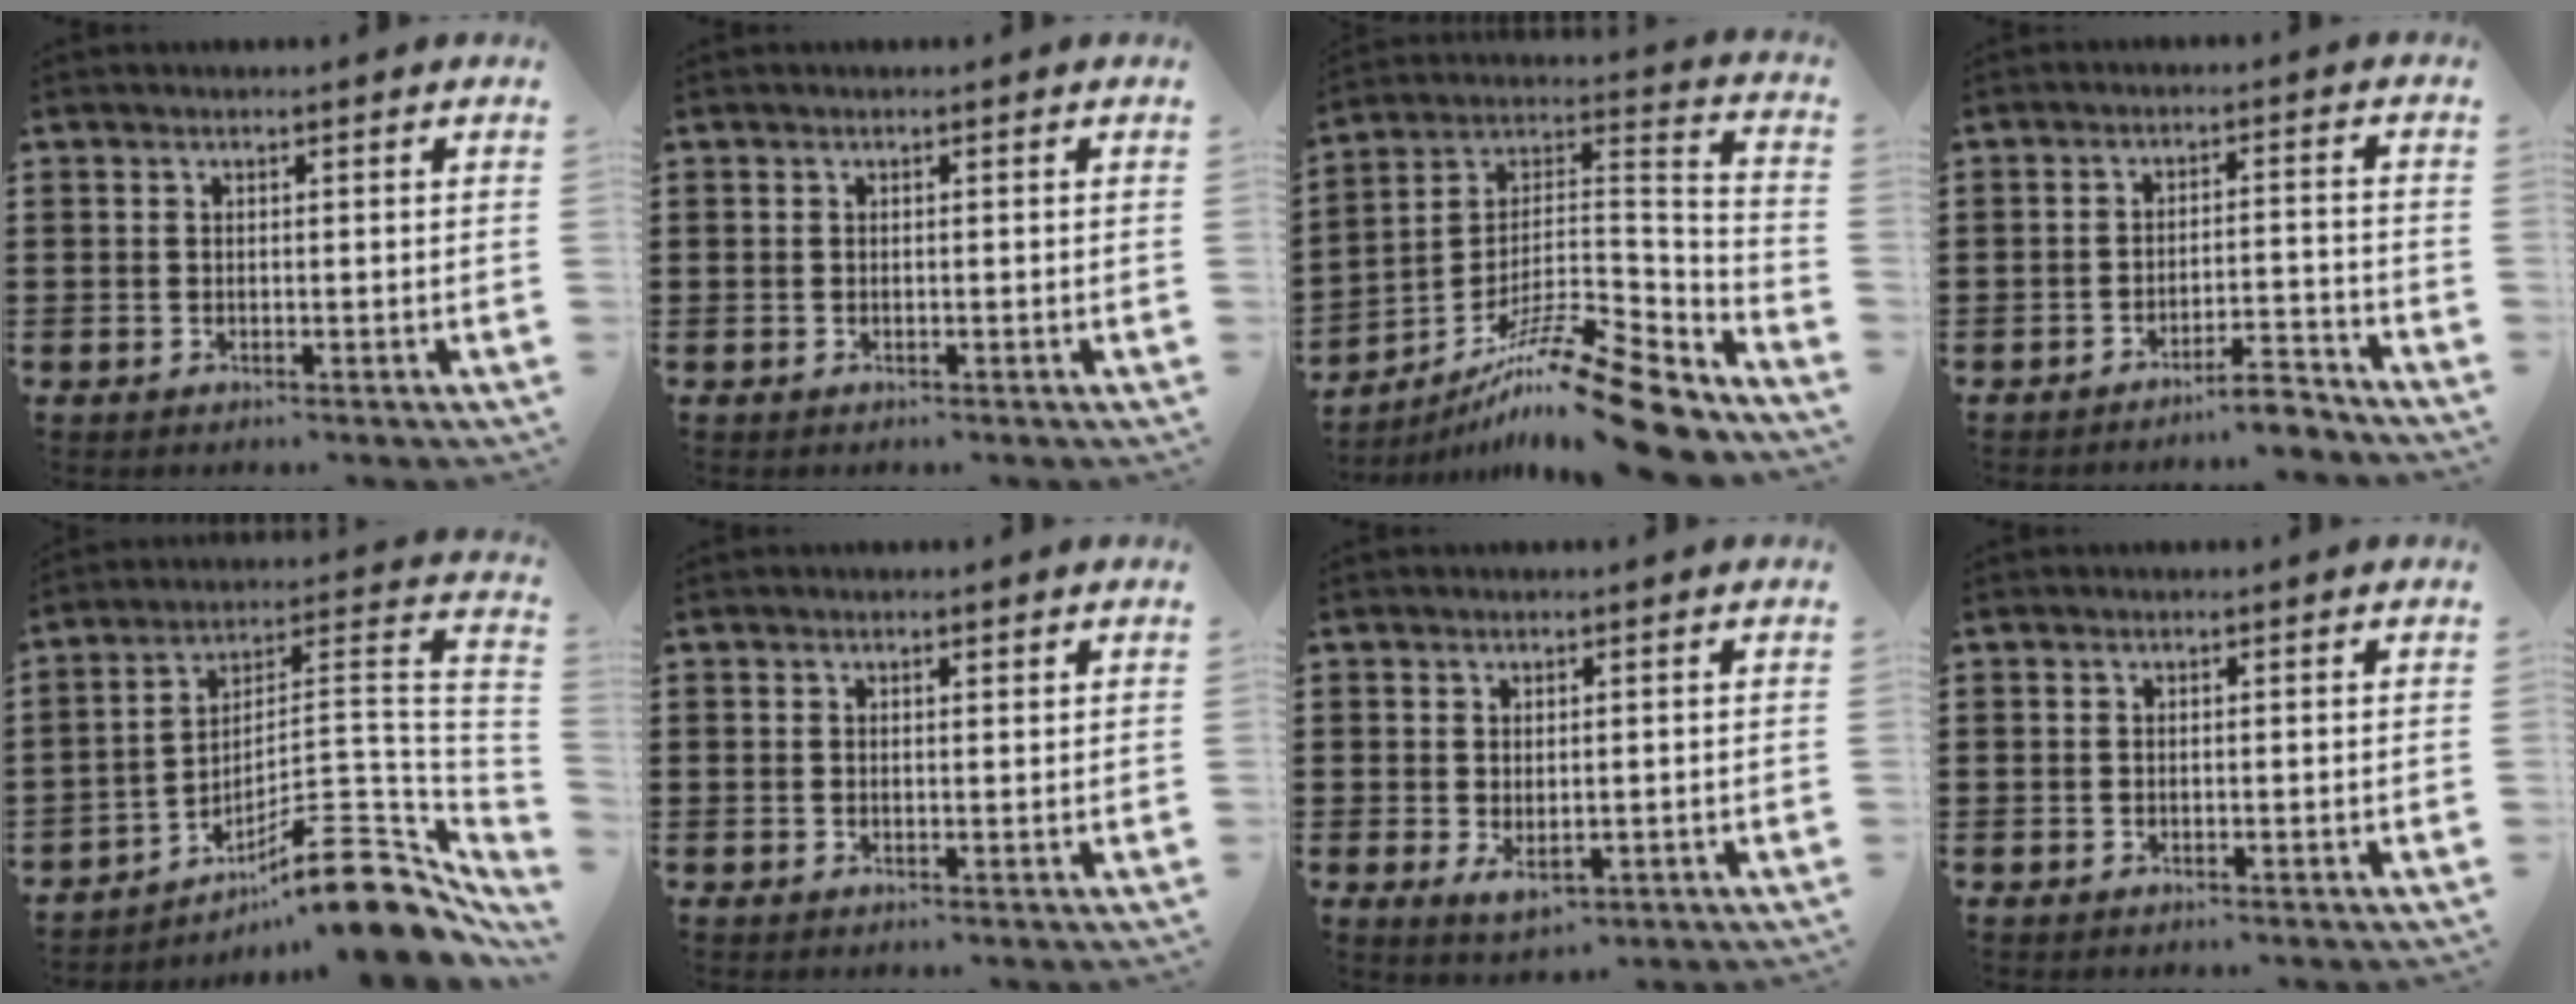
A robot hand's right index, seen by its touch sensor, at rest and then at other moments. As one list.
[{"total": 0.0}, {"total": 16.2, "force": [-12.5, 1.9, 10.2], "torque": [-0.170, 0.033, -0.229]}, {"total": 4.9, "force": [-4.5, 0.2, 1.8], "torque": [-0.031, -0.001, -0.088]}, {"total": 14.0, "force": [-9.0, 3.4, 10.2], "torque": [-0.127, 0.023, -0.156]}, {"total": 0.6, "force": [0.4, 0.3, 0.3], "torque": [-0.006, 0.002, 0.009]}, {"total": 2.4, "force": [-0.4, 1.2, 2.1], "torque": [-0.039, 0.001, -0.006]}, {"total": 0.0}]